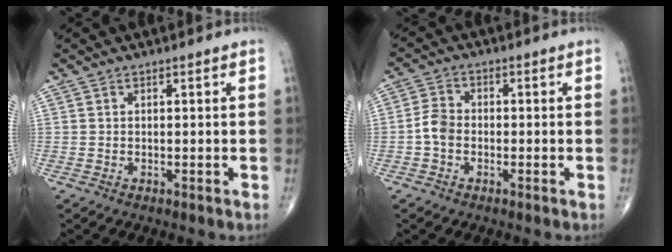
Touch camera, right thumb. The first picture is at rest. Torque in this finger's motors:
{"motor_torque": [0.50, 0.93, 0.31, -0.17, 0.02]}